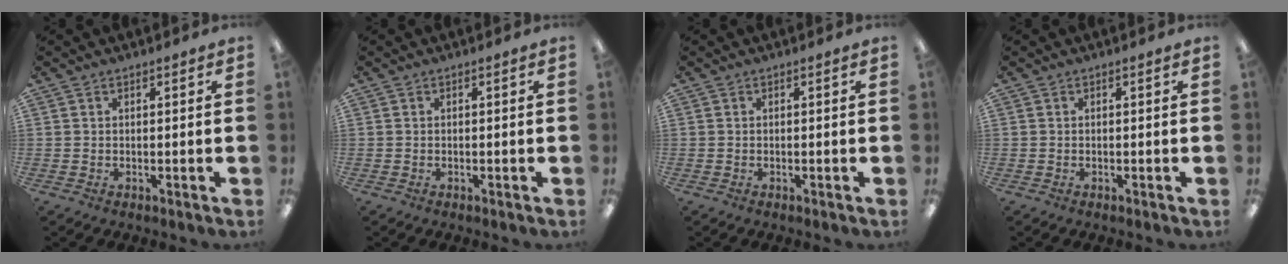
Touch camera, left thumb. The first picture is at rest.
{"total": 0.0}
{"total": 0.0}
{"total": 0.0}